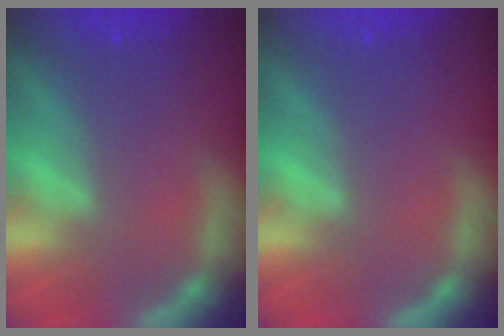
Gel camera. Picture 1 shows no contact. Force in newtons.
{"total": 0.0}